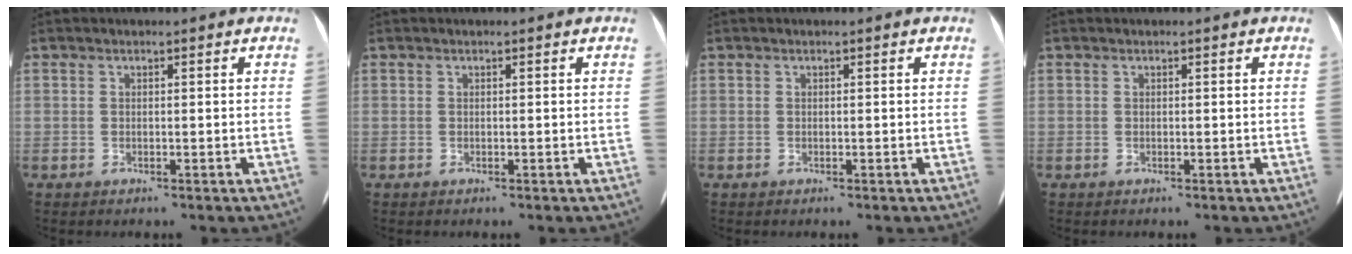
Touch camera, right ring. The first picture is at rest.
{"total": 0.0}
{"total": 0.0}
{"total": 0.0}